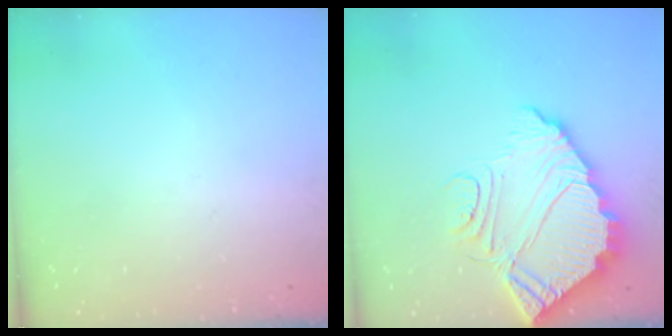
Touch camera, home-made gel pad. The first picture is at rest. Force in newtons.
{"total": 10.7, "press": 10.6, "slide": 0.8}